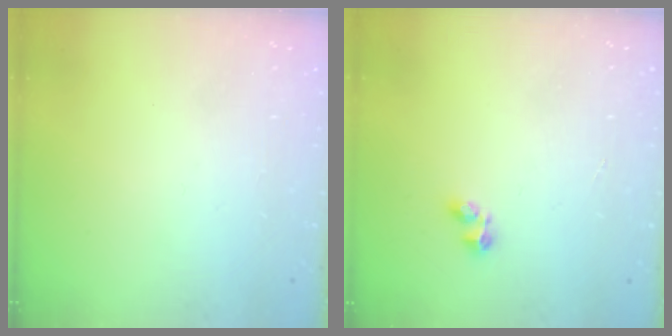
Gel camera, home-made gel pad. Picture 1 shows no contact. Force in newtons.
{"total": 2.2, "press": 2.1, "slide": 0.7}